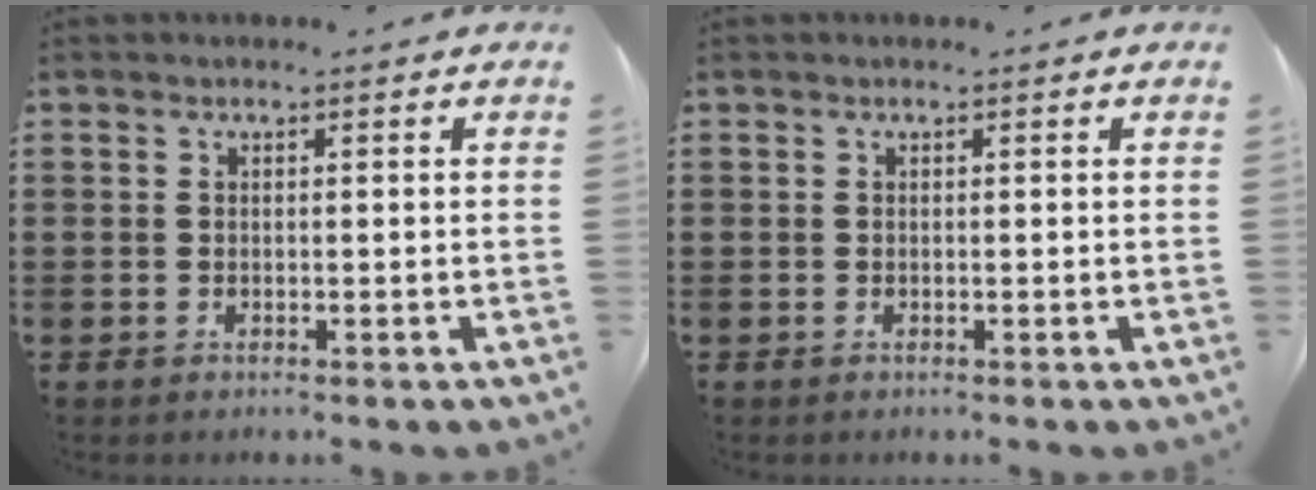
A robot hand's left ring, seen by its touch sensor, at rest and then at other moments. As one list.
[{"total": 0.0}]